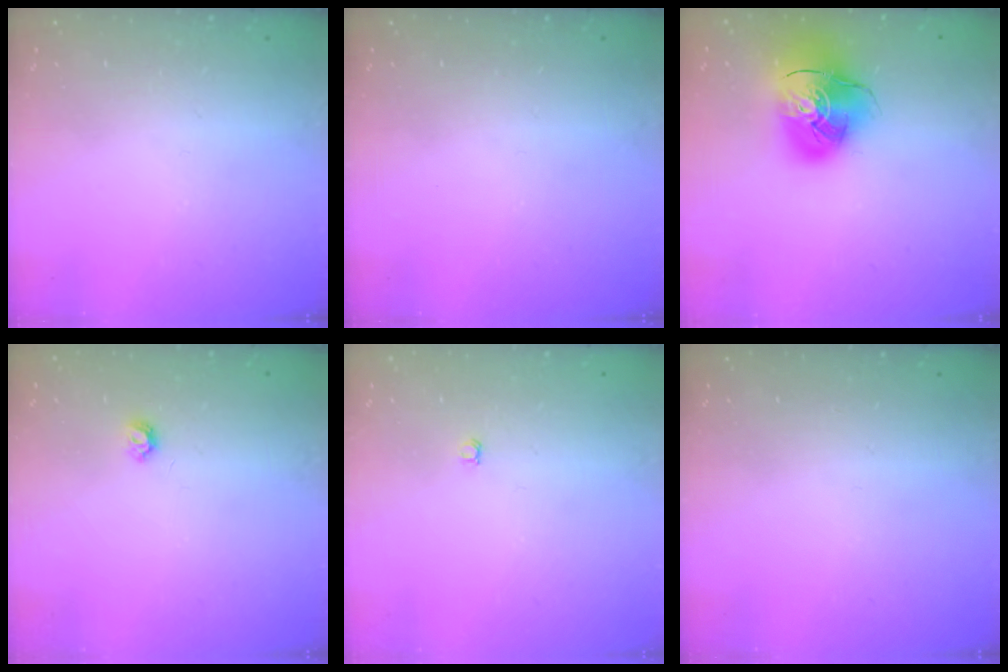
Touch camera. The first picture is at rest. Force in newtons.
{"total": 0.0}
{"total": 14.9, "press": 14.7, "slide": 2.1}
{"total": 4.0, "press": 4.0, "slide": 0.6}
{"total": 3.0, "press": 3.0, "slide": 0.3}
{"total": 0.0}